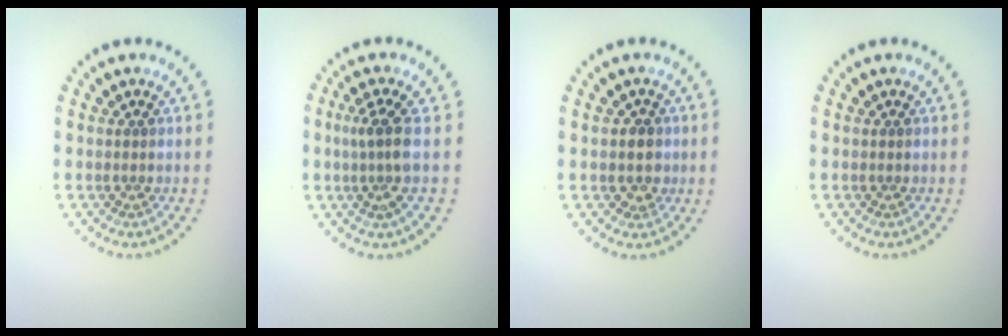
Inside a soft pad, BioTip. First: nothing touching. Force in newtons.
{"total": 2.7, "press": 2.0, "slide": 1.8}
{"total": 2.0, "press": 1.8, "slide": 0.8}
{"total": 0.0}